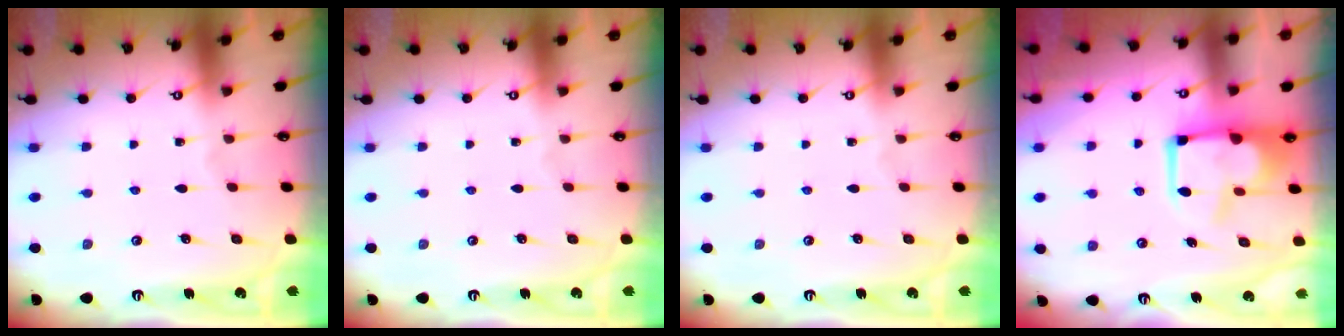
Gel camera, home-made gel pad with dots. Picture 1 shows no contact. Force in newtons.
{"total": 0.0}
{"total": 0.0}
{"total": 10.9, "press": 10.9, "slide": 0.7}